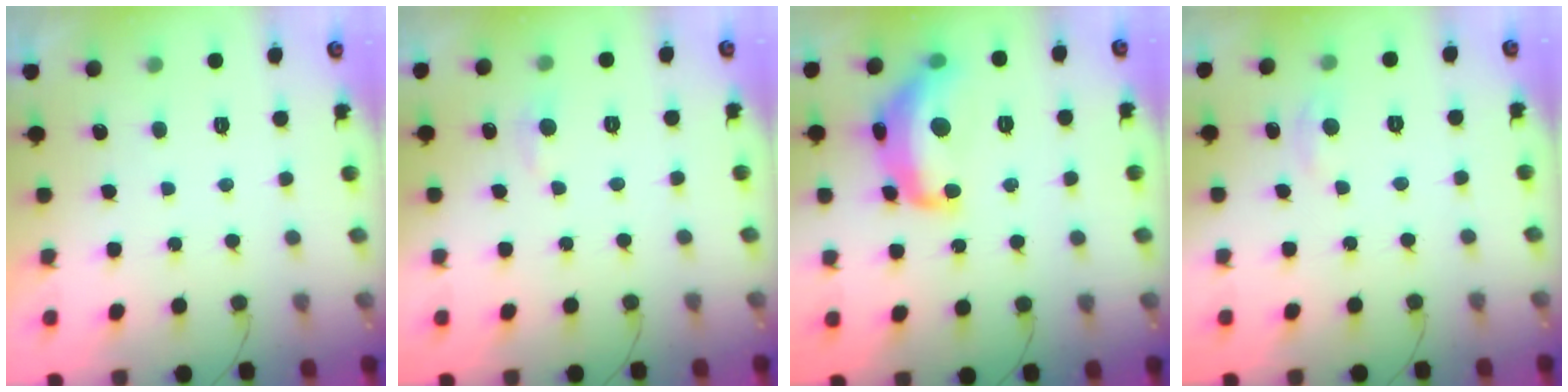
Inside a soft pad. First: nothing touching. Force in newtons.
{"total": 4.6, "press": 4.5, "slide": 0.7}
{"total": 15.6, "press": 15.5, "slide": 1.0}
{"total": 2.3, "press": 2.3, "slide": 0.3}